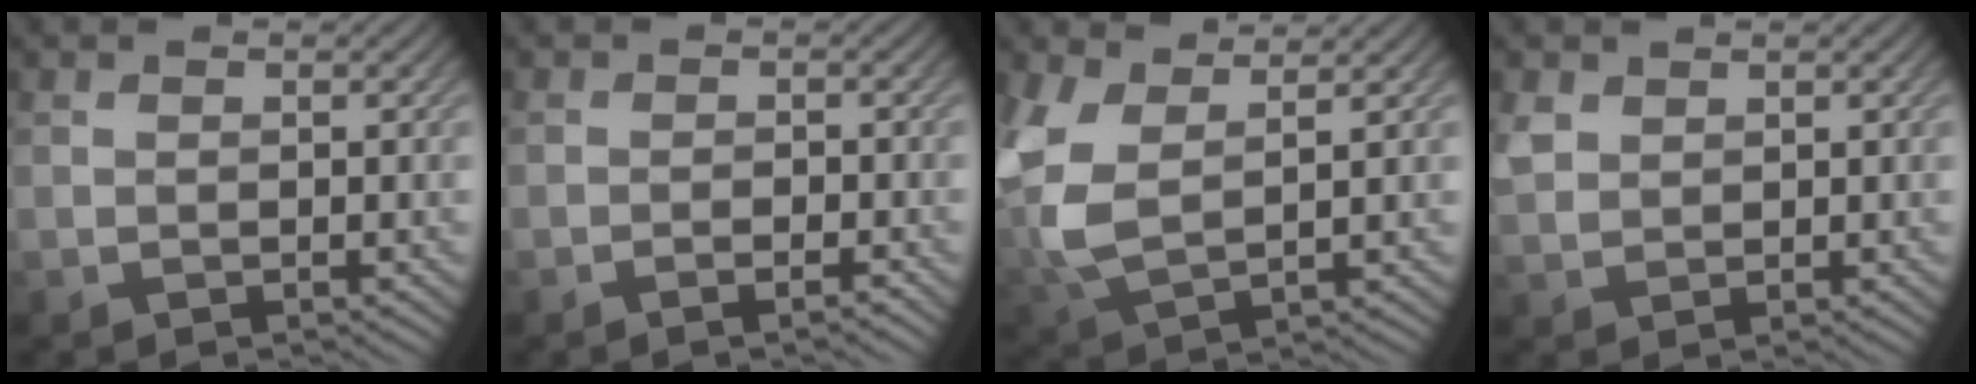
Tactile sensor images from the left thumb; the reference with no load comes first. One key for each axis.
{"total": 1.5, "fx": -1.1, "fy": 0.3, "fz": 1.0, "tx": -0.015, "ty": 0.001, "tz": -0.020}
{"total": 7.4, "fx": 3.0, "fy": 3.5, "fz": 5.8, "tx": -0.153, "ty": -0.004, "tz": 0.060}
{"total": 2.0, "fx": 1.6, "fy": 1.0, "fz": 0.8, "tx": -0.022, "ty": 0.004, "tz": 0.037}